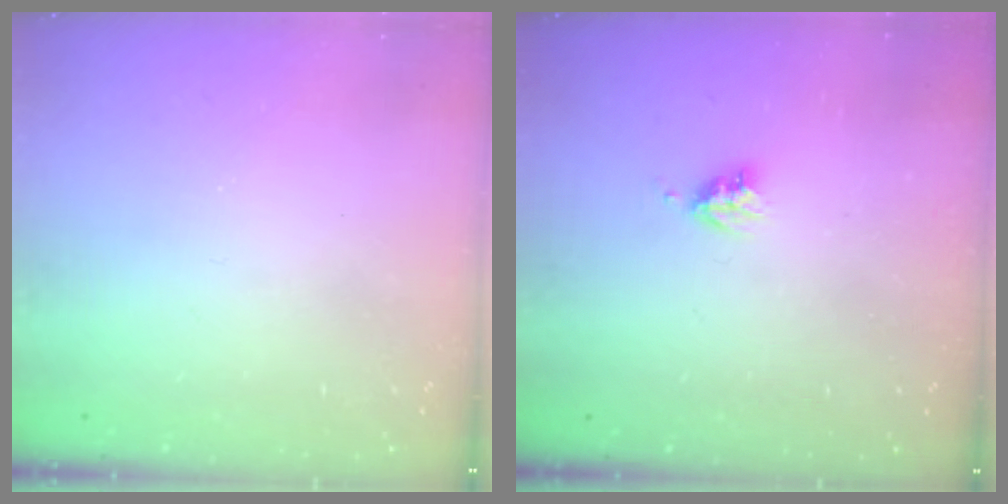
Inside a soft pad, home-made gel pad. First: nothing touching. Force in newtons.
{"total": 4.3, "press": 4.2, "slide": 0.5}